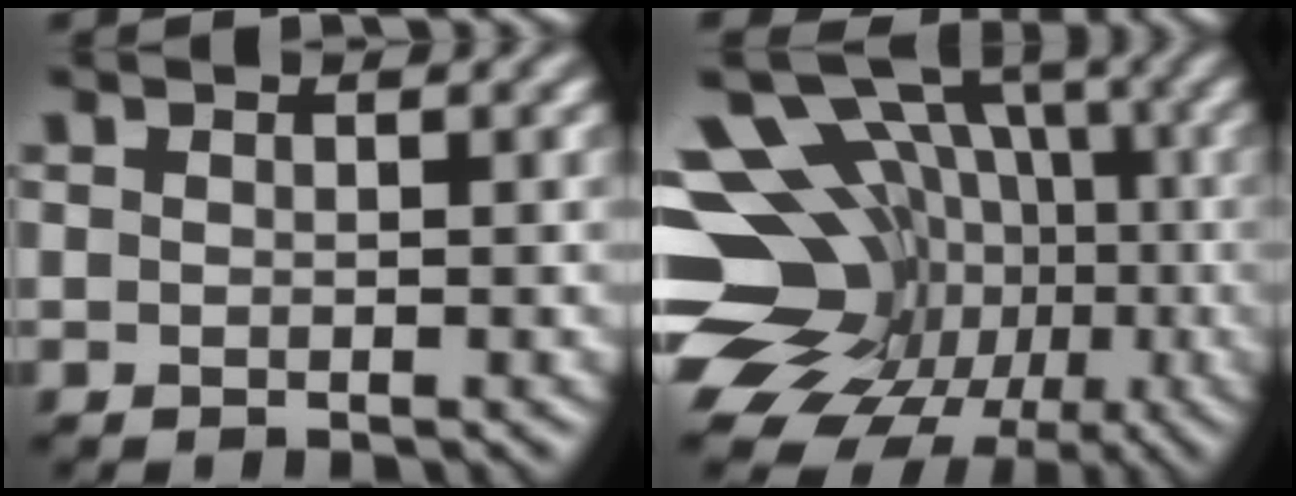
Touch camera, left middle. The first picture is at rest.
{"total": 17.0, "force": [-3.3, 14.0, 9.1], "torque": [-0.144, 0.009, -0.077]}